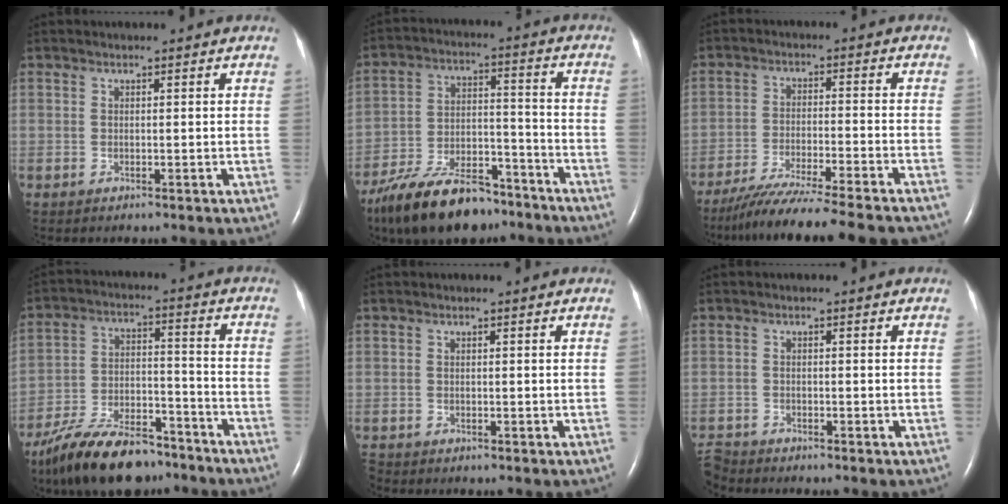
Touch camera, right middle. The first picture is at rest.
{"total": 16.2, "force": [-12.8, 5.7, 8.3], "torque": [-0.160, 0.002, -0.221]}
{"total": 18.2, "force": [-16.0, -0.3, 8.6], "torque": [-0.126, -0.047, -0.242]}
{"total": 16.6, "force": [-13.4, 5.1, 8.4], "torque": [-0.166, -0.005, -0.232]}
{"total": 0.7, "force": [-0.7, 0.2, 0.0], "torque": [-0.005, -0.003, -0.013]}
{"total": 3.2, "force": [-3.1, 0.4, -0.2], "torque": [0.001, -0.015, -0.060]}